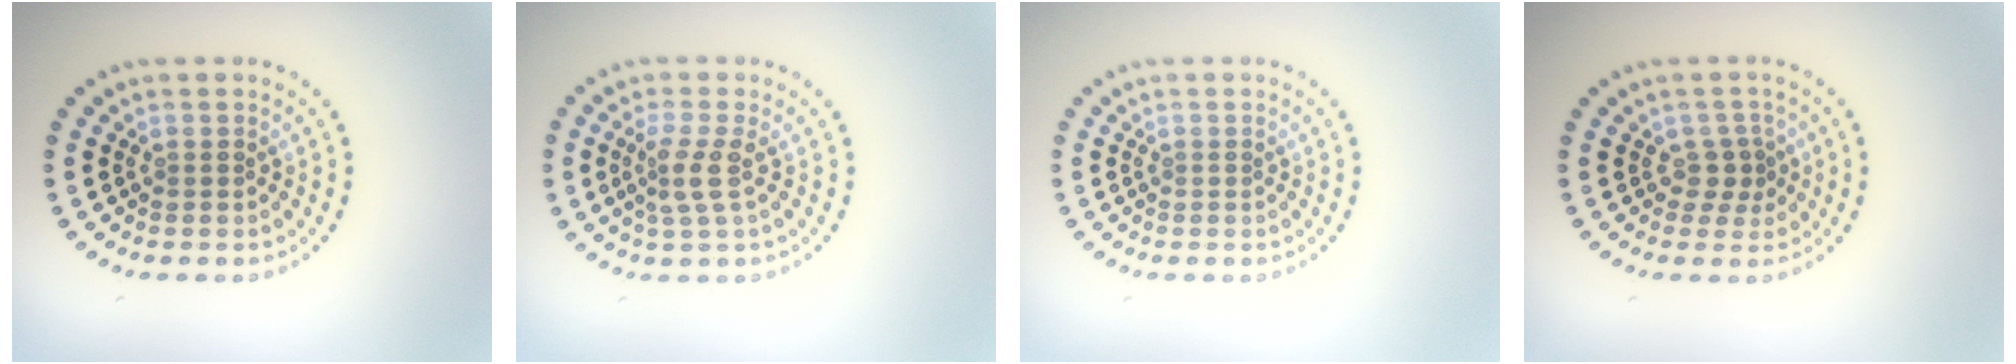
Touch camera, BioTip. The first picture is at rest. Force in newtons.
{"total": 2.3, "press": 1.7, "slide": 1.6}
{"total": 0.0}
{"total": 1.5, "press": 1.2, "slide": 0.9}